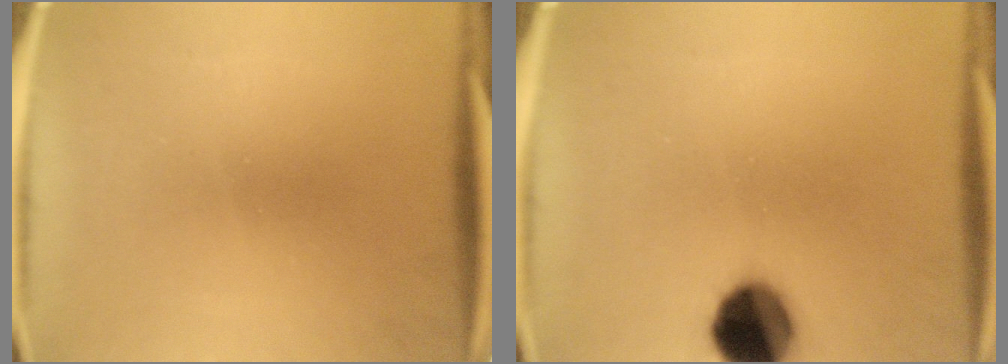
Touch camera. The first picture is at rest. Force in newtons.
{"total": 12.5}